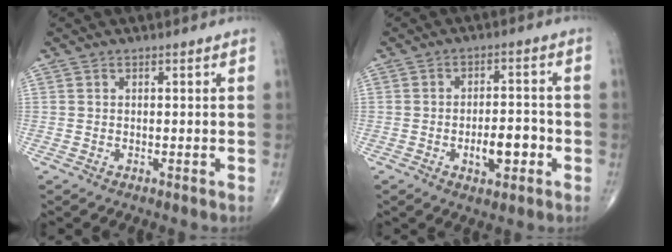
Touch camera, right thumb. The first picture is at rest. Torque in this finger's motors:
{"motor_torque": [0.68, 0.64, 0.44, 0.04, 0.16]}